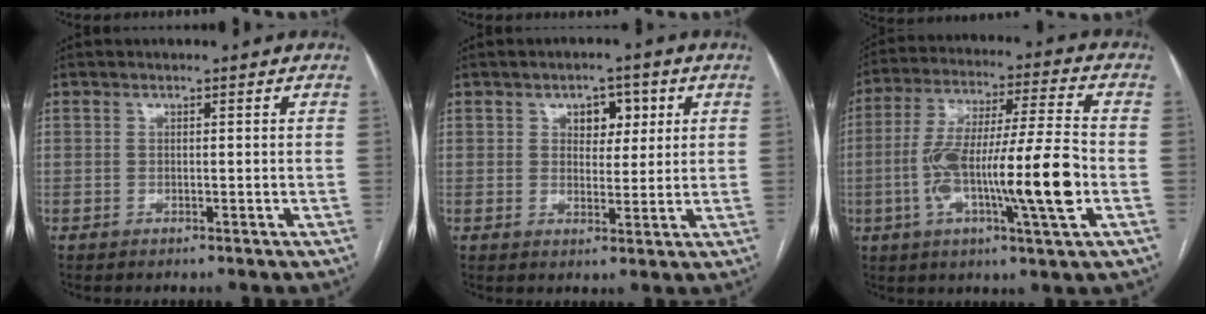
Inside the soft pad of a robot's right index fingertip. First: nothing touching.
{"total": 4.7, "force": [1.9, 2.9, 3.1], "torque": [-0.037, 0.010, 0.028]}
{"total": 17.2, "force": [-3.8, 1.1, 16.7], "torque": [-0.305, 0.006, -0.066]}